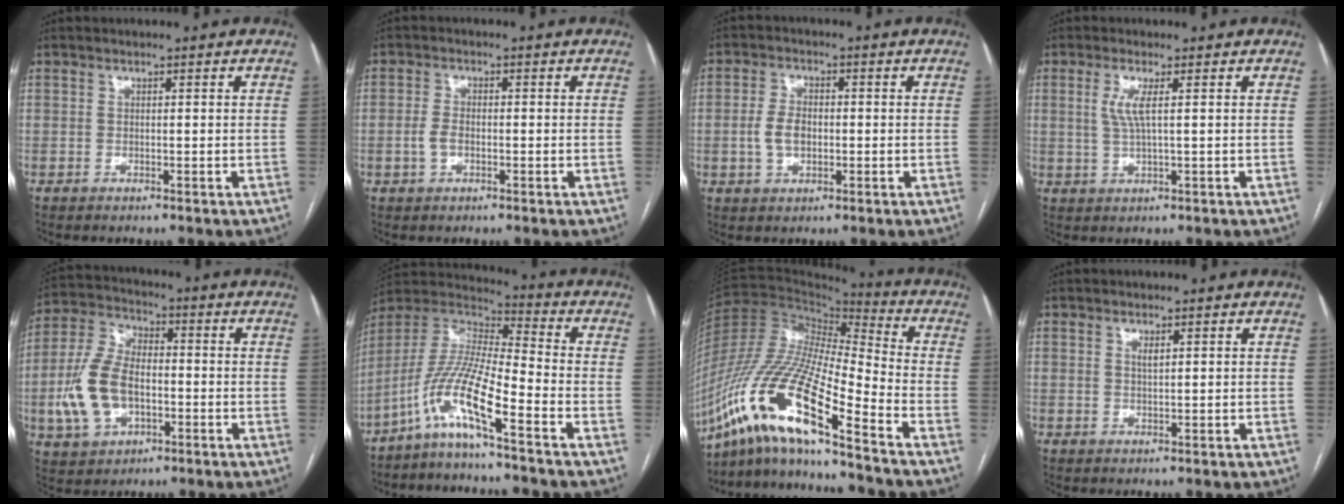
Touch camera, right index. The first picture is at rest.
{"total": 2.8, "force": [-0.7, 1.5, 2.2], "torque": [-0.050, 0.005, -0.013]}
{"total": 4.9, "force": [-0.6, 3.0, 3.9], "torque": [-0.084, 0.009, -0.009]}
{"total": 3.4, "force": [0.9, 0.1, 3.2], "torque": [-0.076, -0.001, 0.018]}
{"total": 12.3, "force": [-2.7, 7.3, 9.6], "torque": [-0.223, 0.016, -0.046]}
{"total": 11.5, "force": [-6.6, -0.3, 9.4], "torque": [-0.203, -0.003, -0.138]}
{"total": 18.5, "force": [-12.3, 1.2, 13.9], "torque": [-0.287, -0.016, -0.229]}
{"total": 1.0, "force": [0.5, 0.2, 0.8], "torque": [-0.020, -0.002, 0.010]}